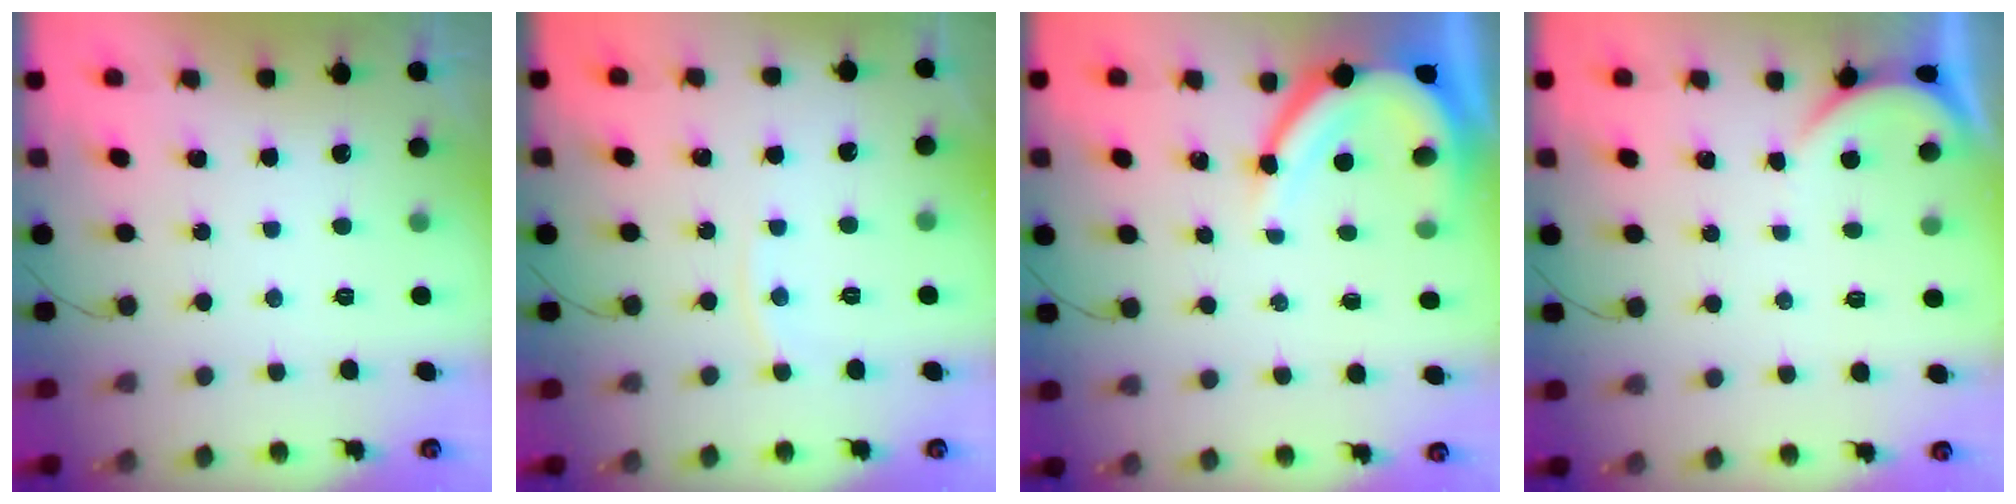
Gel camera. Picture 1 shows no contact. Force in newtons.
{"total": 2.9, "press": 2.8, "slide": 0.4}
{"total": 10.3, "press": 10.2, "slide": 1.1}
{"total": 1.6, "press": 1.6, "slide": 0.2}